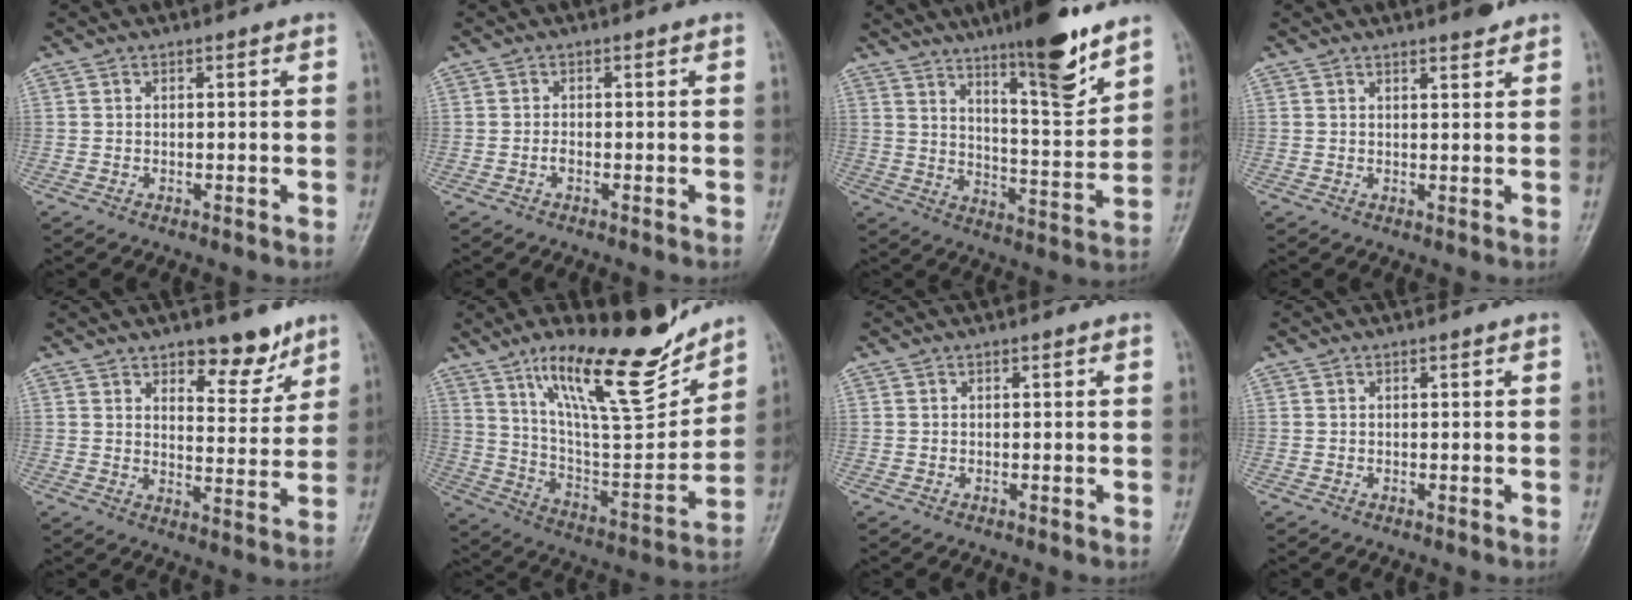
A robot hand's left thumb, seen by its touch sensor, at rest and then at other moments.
{"total": 0.9, "force": [-0.4, 0.4, 0.7], "torque": [-0.013, 0.003, -0.009]}
{"total": 15.7, "force": [10.9, 3.0, 10.9], "torque": [-0.143, -0.073, 0.176]}
{"total": 2.4, "force": [2.0, 0.5, 1.2], "torque": [-0.012, -0.013, 0.028]}
{"total": 8.8, "force": [6.0, 4.0, 5.1], "torque": [-0.039, -0.042, 0.089]}
{"total": 21.7, "force": [15.2, 5.6, 14.4], "torque": [-0.192, -0.089, 0.263]}
{"total": 0.0}
{"total": 0.0}